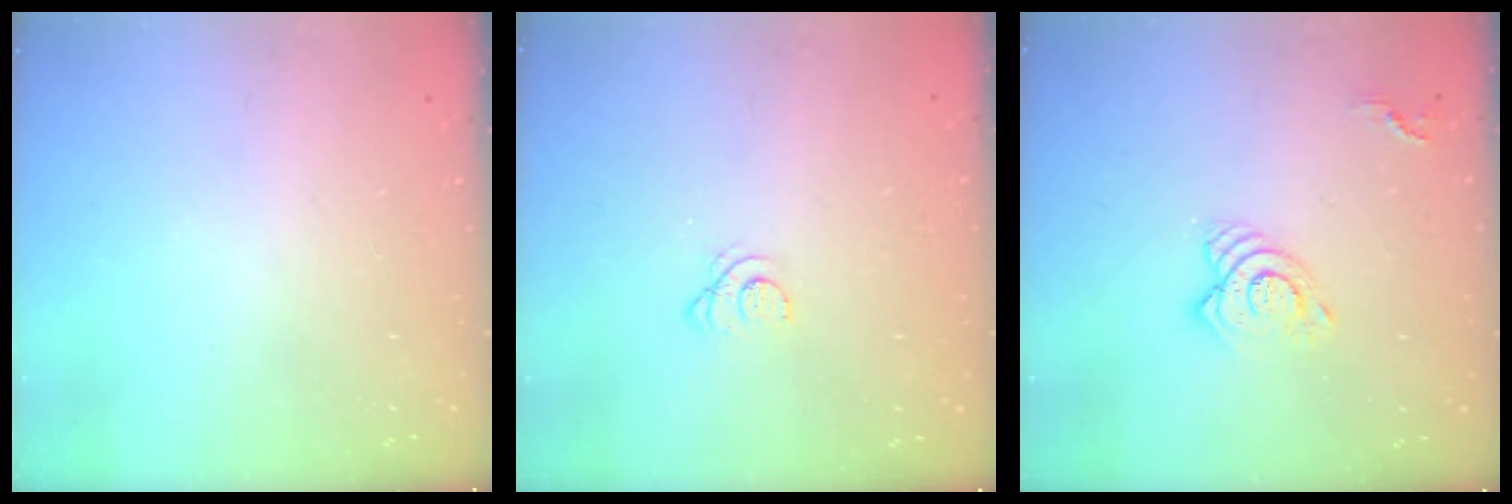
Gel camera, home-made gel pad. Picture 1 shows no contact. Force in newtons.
{"total": 2.0, "press": 2.0, "slide": 0.2}
{"total": 9.4, "press": 9.4, "slide": 1.0}